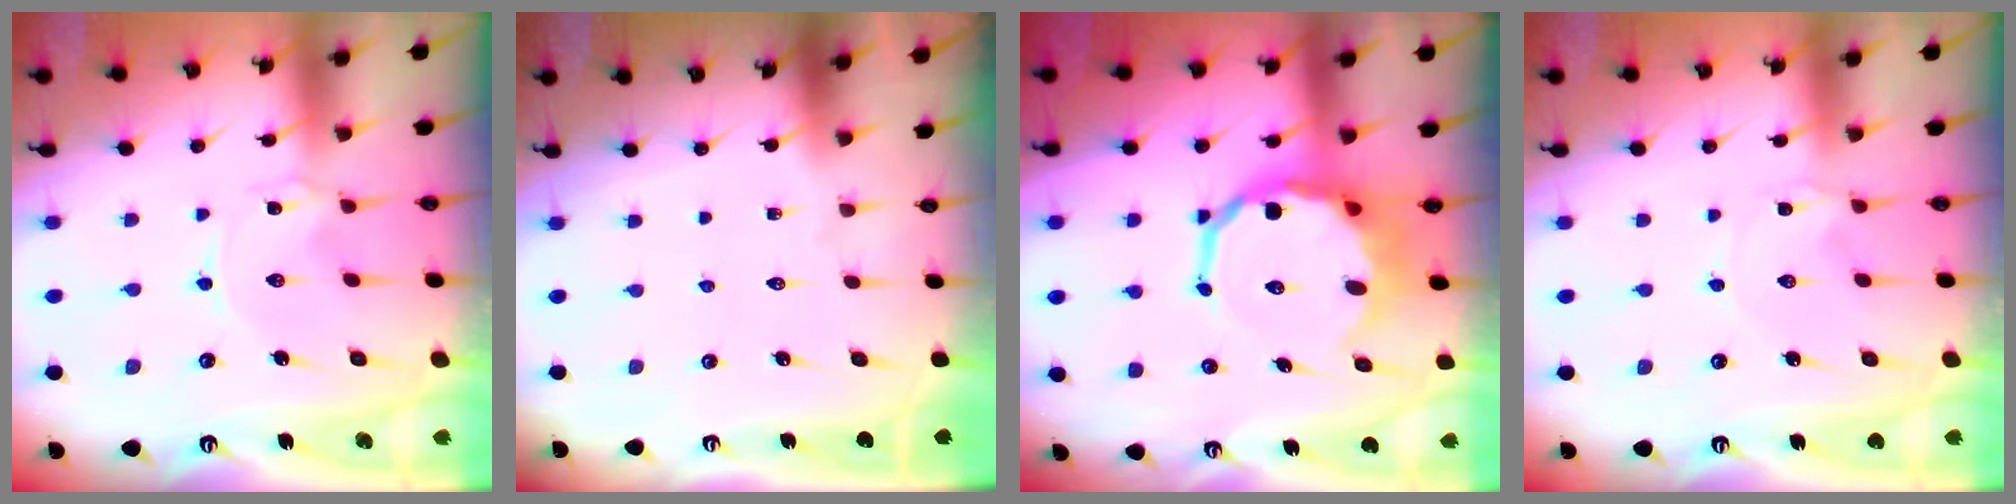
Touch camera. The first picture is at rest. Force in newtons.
{"total": 0.0}
{"total": 12.2, "press": 11.9, "slide": 2.8}
{"total": 2.1, "press": 2.1, "slide": 0.1}